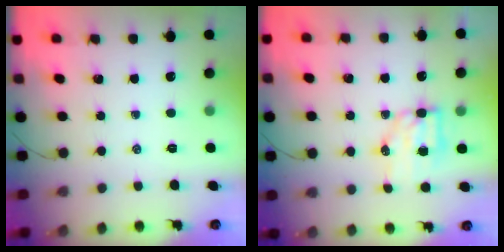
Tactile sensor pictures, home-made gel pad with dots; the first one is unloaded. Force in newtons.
{"total": 7.3, "press": 7.1, "slide": 1.4}